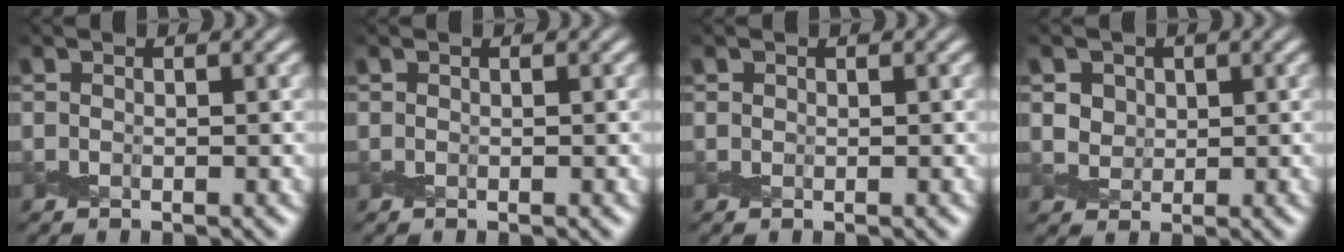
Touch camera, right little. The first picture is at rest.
{"total": 0.0}
{"total": 0.0}
{"total": 1.7, "force": [0.9, 1.4, 0.6], "torque": [-0.014, -0.007, 0.021]}